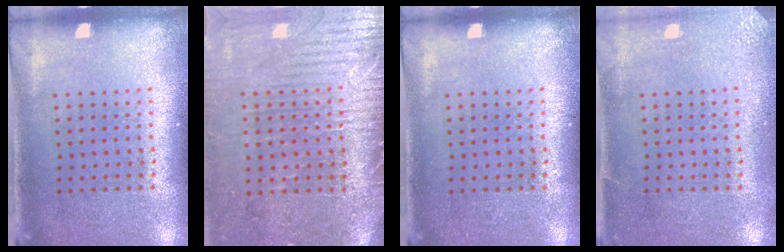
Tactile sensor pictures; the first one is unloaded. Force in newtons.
{"total": 3.7, "press": 3.4, "slide": 1.4}
{"total": 0.0}
{"total": 2.7, "press": 2.6, "slide": 0.2}